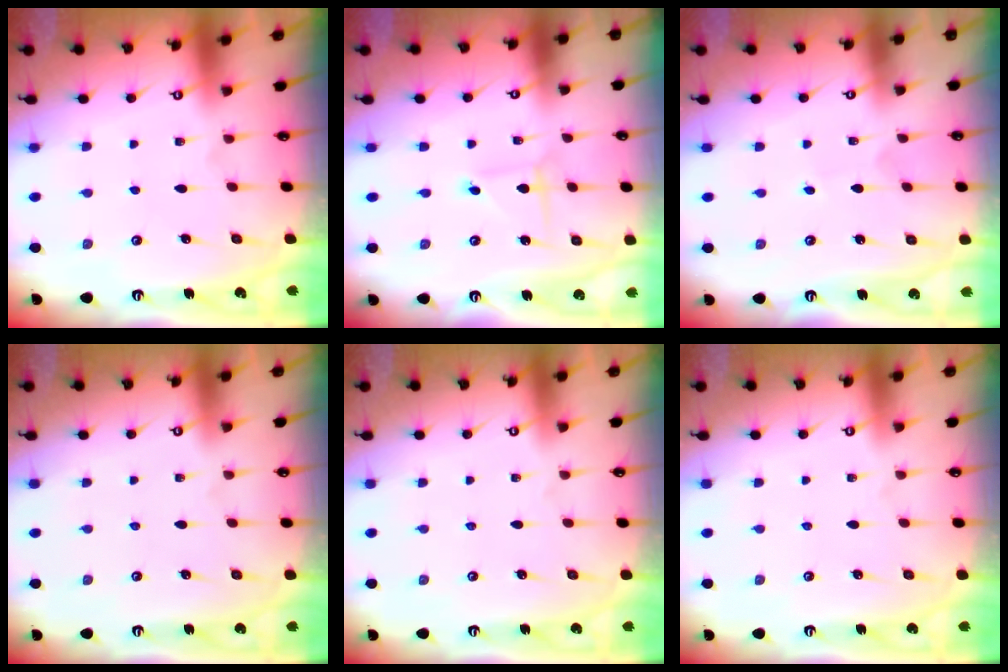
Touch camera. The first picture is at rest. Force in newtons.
{"total": 1.3, "press": 1.3, "slide": 0.1}
{"total": 1.2, "press": 1.2, "slide": 0.1}
{"total": 0.0}
{"total": 0.0}
{"total": 0.0}